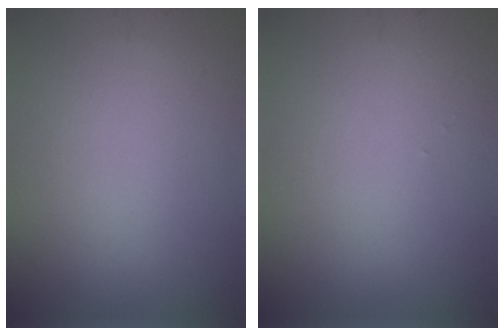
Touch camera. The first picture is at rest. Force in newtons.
{"total": 0.0}